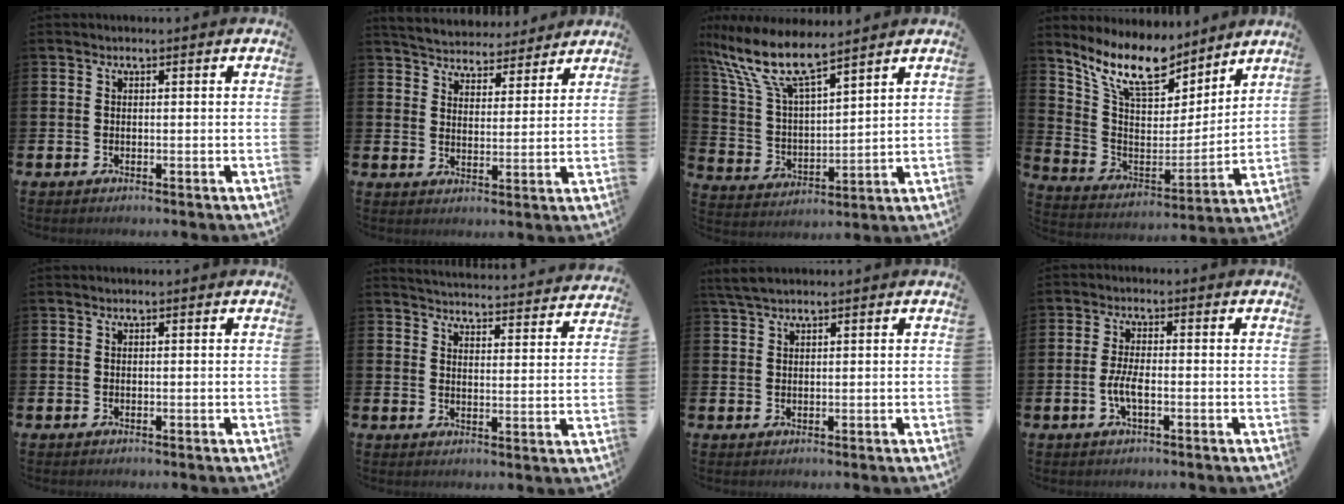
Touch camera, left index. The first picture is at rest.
{"total": 5.1, "force": [5.0, 1.2, -0.1], "torque": [-0.018, -0.036, 0.088]}
{"total": 10.8, "force": [8.9, 2.2, 5.7], "torque": [-0.151, -0.038, 0.156]}
{"total": 12.3, "force": [10.5, 4.4, 4.7], "torque": [-0.131, -0.061, 0.189]}
{"total": 0.0}
{"total": 4.6, "force": [4.6, 0.0, 0.1], "torque": [-0.018, -0.041, 0.080]}
{"total": 2.6, "force": [2.2, 0.6, 1.3], "torque": [-0.038, 0.007, 0.042]}
{"total": 3.2, "force": [-0.9, 1.0, 2.9], "torque": [-0.056, 0.000, -0.019]}